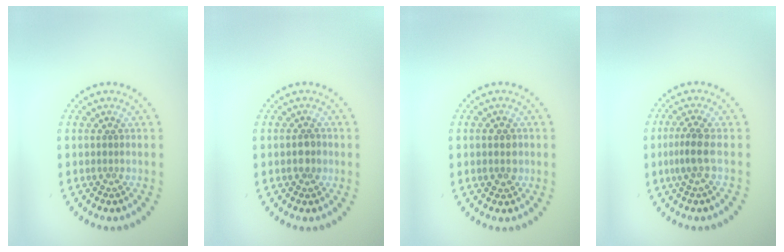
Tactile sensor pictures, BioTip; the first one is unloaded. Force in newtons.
{"total": 1.4, "press": 1.4, "slide": 0.1}
{"total": 2.3, "press": 2.3, "slide": 0.1}
{"total": 2.2, "press": 1.6, "slide": 1.5}